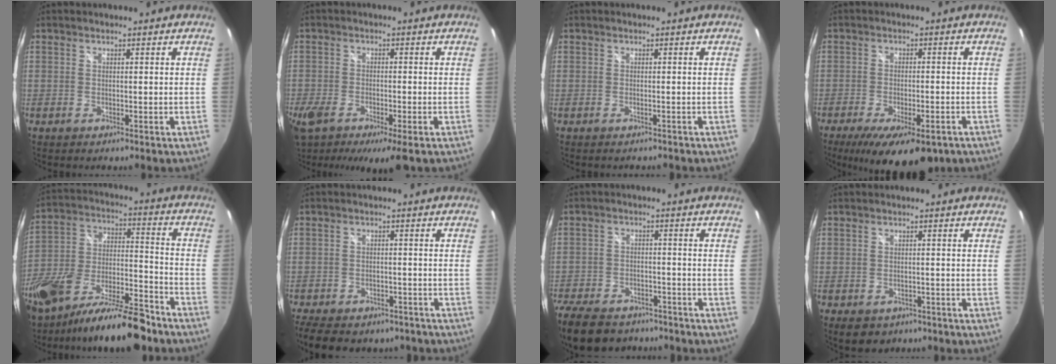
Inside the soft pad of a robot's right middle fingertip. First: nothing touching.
{"total": 11.2, "force": [-6.8, 3.6, 8.1], "torque": [-0.185, -0.048, -0.120]}
{"total": 1.1, "force": [-1.0, 0.2, 0.3], "torque": [-0.005, 0.002, -0.012]}
{"total": 14.2, "force": [-9.3, 4.9, 9.6], "torque": [-0.178, -0.037, -0.134]}
{"total": 22.2, "force": [-14.8, 7.9, 14.6], "torque": [-0.279, -0.020, -0.242]}
{"total": 14.5, "force": [-11.1, 6.7, 6.4], "torque": [-0.144, -0.016, -0.153]}
{"total": 18.0, "force": [-13.7, 8.8, 7.7], "torque": [-0.200, -0.009, -0.212]}
{"total": 5.8, "force": [-3.4, 3.9, 2.5], "torque": [-0.051, -0.010, -0.040]}